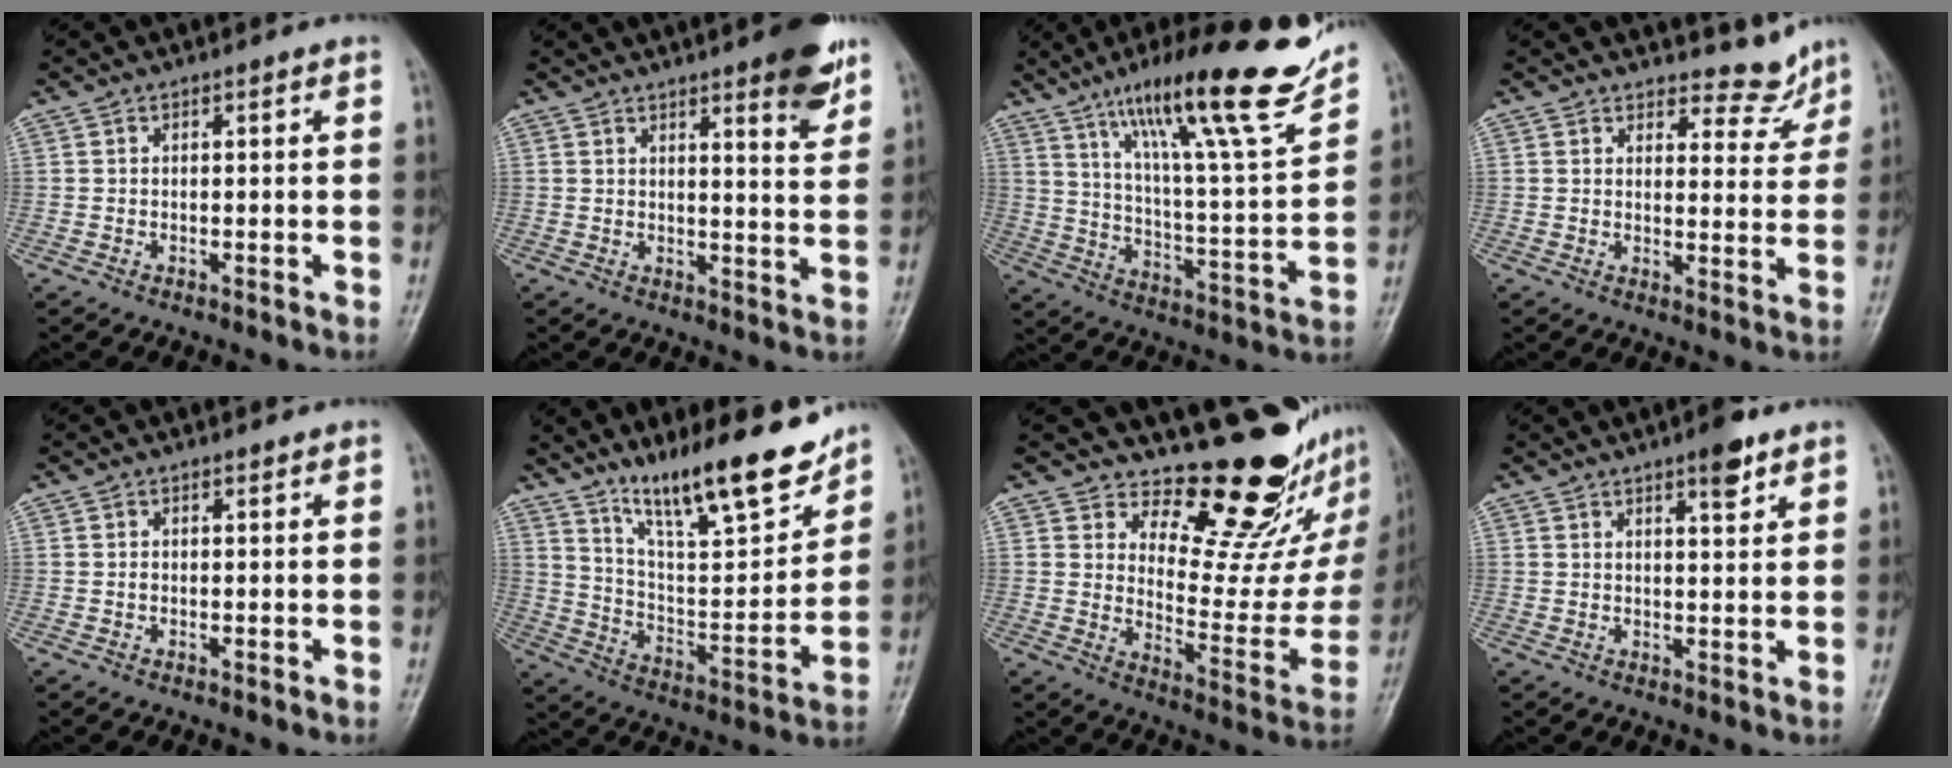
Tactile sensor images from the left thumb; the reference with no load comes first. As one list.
[{"total": 8.5, "force": [5.4, 1.6, 6.4], "torque": [-0.066, -0.030, 0.068]}, {"total": 24.1, "force": [16.4, 3.3, 17.4], "torque": [-0.246, -0.063, 0.266]}, {"total": 6.0, "force": [5.4, 2.4, 0.6], "torque": [0.018, -0.051, 0.068]}, {"total": 0.5, "force": [0.2, 0.4, 0.3], "torque": [-0.003, 0.000, 0.002]}, {"total": 19.2, "force": [14.4, 4.3, 12.0], "torque": [-0.154, -0.085, 0.248]}, {"total": 19.0, "force": [15.5, 6.8, 8.7], "torque": [-0.052, -0.150, 0.211]}, {"total": 4.7, "force": [3.1, 1.3, 3.4], "torque": [-0.039, -0.017, 0.042]}]